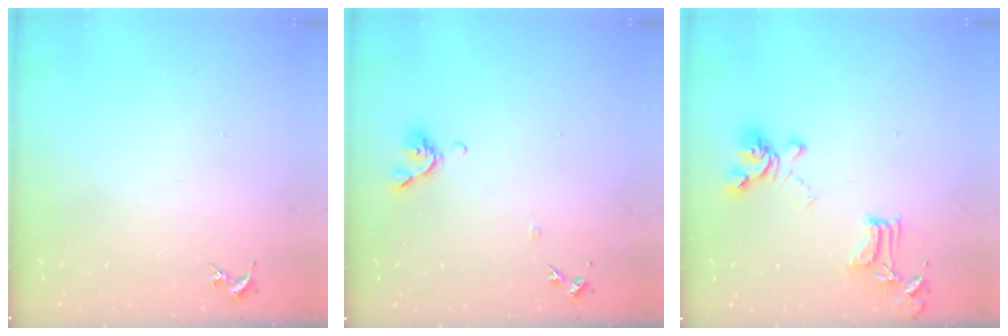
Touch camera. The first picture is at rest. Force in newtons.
{"total": 7.9, "press": 7.8, "slide": 1.5}
{"total": 15.9, "press": 15.9, "slide": 1.0}